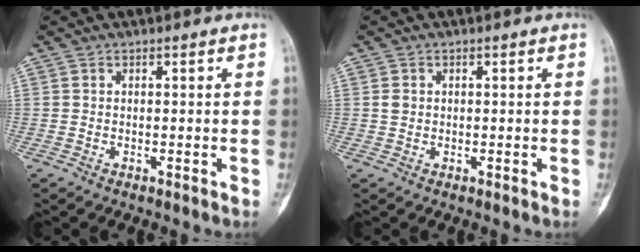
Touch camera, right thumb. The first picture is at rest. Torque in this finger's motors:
{"motor_torque": [0.14, 0.20, 0.18, -0.01, 0.01]}